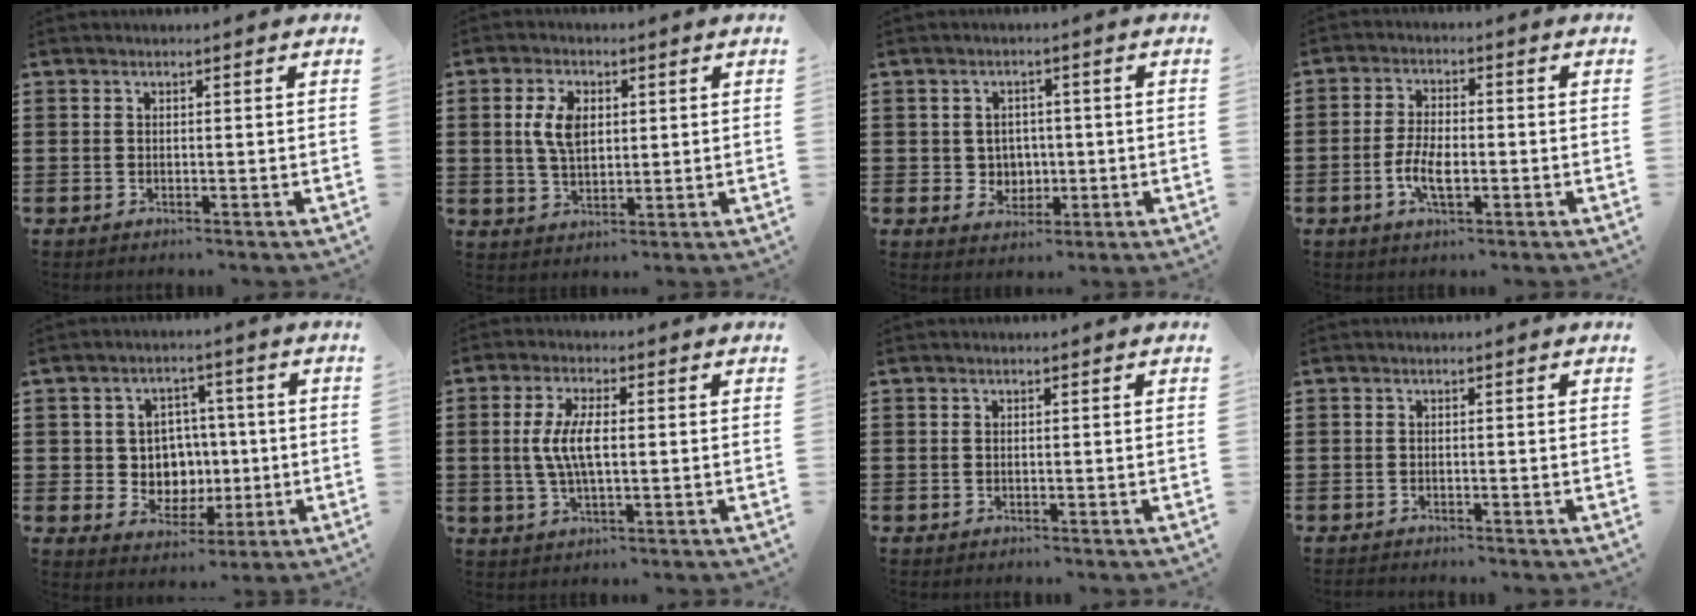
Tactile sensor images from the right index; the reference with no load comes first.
{"total": 5.9, "force": [1.2, 3.5, 4.6], "torque": [-0.105, 0.010, 0.017]}
{"total": 3.4, "force": [0.2, 3.3, 0.7], "torque": [-0.030, 0.011, 0.000]}
{"total": 5.2, "force": [-1.6, 2.3, 4.4], "torque": [-0.095, -0.001, -0.032]}
{"total": 5.9, "force": [0.4, 5.6, 1.9], "torque": [-0.046, 0.007, 0.007]}
{"total": 6.2, "force": [0.2, 2.2, 5.8], "torque": [-0.131, -0.001, -0.006]}
{"total": 0.0}
{"total": 0.5, "force": [-0.5, 0.1, -0.1], "torque": [0.000, 0.000, -0.012]}